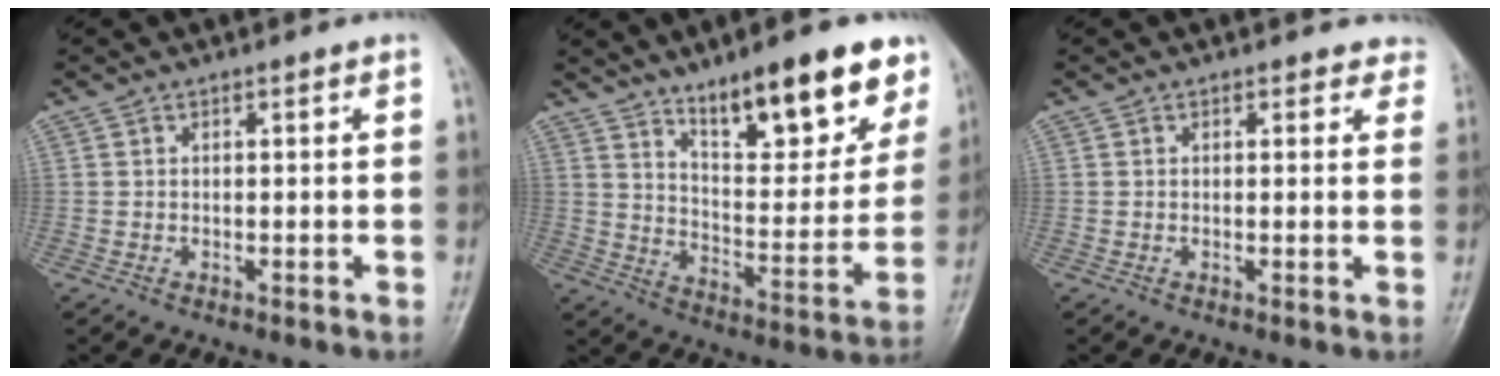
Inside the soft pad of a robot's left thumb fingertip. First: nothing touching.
{"total": 19.0, "force": [12.4, 6.3, 13.0], "torque": [-0.135, -0.066, 0.194]}
{"total": 3.3, "force": [2.8, 1.7, 0.1], "torque": [0.033, -0.012, 0.008]}